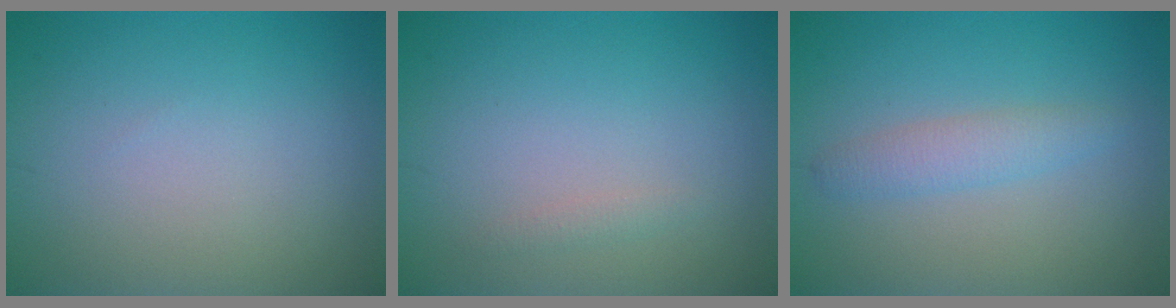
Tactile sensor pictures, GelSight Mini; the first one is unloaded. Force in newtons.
{"total": 0.7, "press": 0.7, "slide": 0.0}
{"total": 2.1, "press": 2.1, "slide": 0.2}